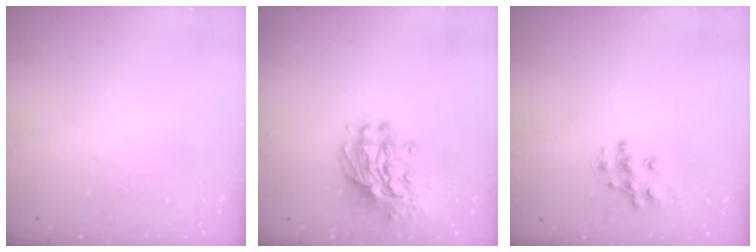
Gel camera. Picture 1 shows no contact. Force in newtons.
{"total": 11.5, "press": 11.4, "slide": 1.2}
{"total": 9.8, "press": 9.8, "slide": 0.6}